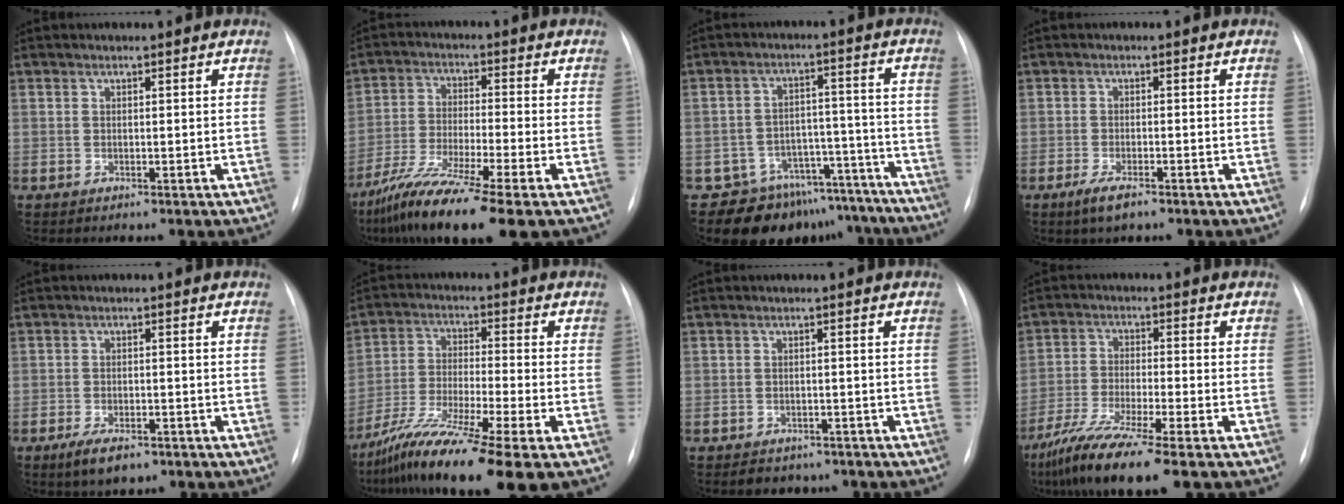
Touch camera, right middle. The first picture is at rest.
{"total": 13.4, "force": [-9.2, -0.1, 9.8], "torque": [-0.190, -0.043, -0.162]}
{"total": 14.3, "force": [-12.2, 7.5, 0.7], "torque": [0.014, 0.061, -0.154]}
{"total": 4.3, "force": [-2.8, 0.9, 3.1], "torque": [-0.069, -0.010, -0.048]}
{"total": 4.7, "force": [-3.1, 1.9, 3.0], "torque": [-0.059, -0.005, -0.047]}
{"total": 15.2, "force": [-10.3, -0.2, 11.1], "torque": [-0.213, -0.043, -0.184]}
{"total": 4.7, "force": [-3.8, 2.6, 0.9], "torque": [-0.009, 0.007, -0.046]}
{"total": 11.5, "force": [-8.2, -0.1, 8.2], "torque": [-0.152, -0.035, -0.142]}